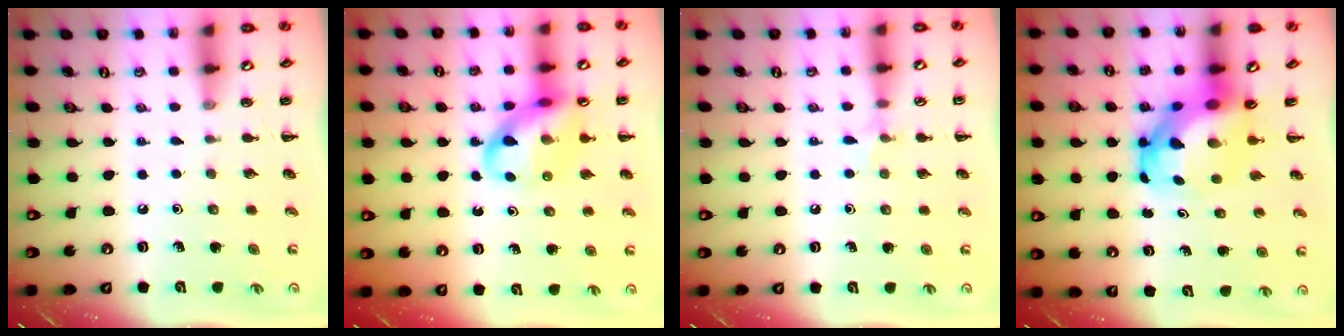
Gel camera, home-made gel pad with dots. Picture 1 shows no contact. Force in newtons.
{"total": 13.2, "press": 12.8, "slide": 3.3}
{"total": 5.1, "press": 4.8, "slide": 1.8}
{"total": 7.0, "press": 6.7, "slide": 2.0}